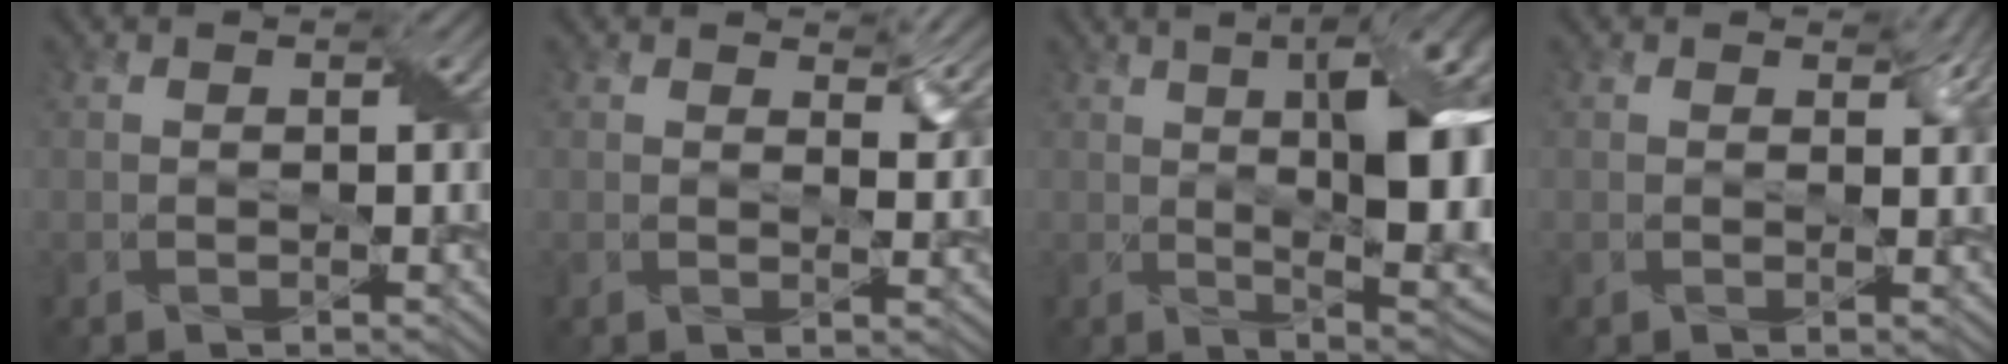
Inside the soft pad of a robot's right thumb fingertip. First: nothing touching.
{"total": 3.4, "force": [2.5, 1.3, 1.9], "torque": [-0.036, -0.003, 0.042]}
{"total": 16.1, "force": [2.8, 5.8, 14.8], "torque": [-0.201, 0.025, 0.048]}
{"total": 2.0, "force": [1.3, 0.9, 1.2], "torque": [-0.019, -0.004, 0.024]}